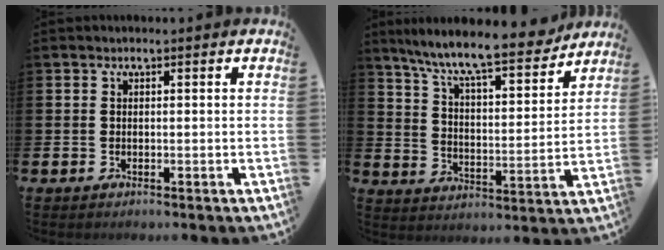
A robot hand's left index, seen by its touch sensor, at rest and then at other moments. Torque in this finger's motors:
{"motor_torque": [1.00, -1.14, 1.04, 0.21]}